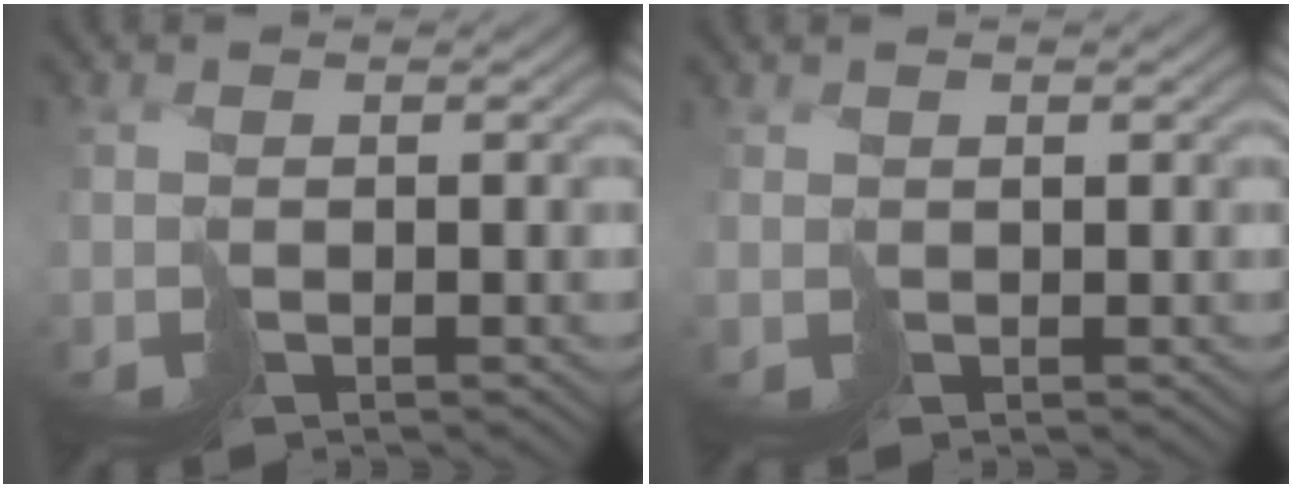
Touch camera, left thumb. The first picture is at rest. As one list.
[{"total": 0.6, "force": [0.2, 0.2, -0.6], "torque": [0.012, 0.000, 0.008]}]